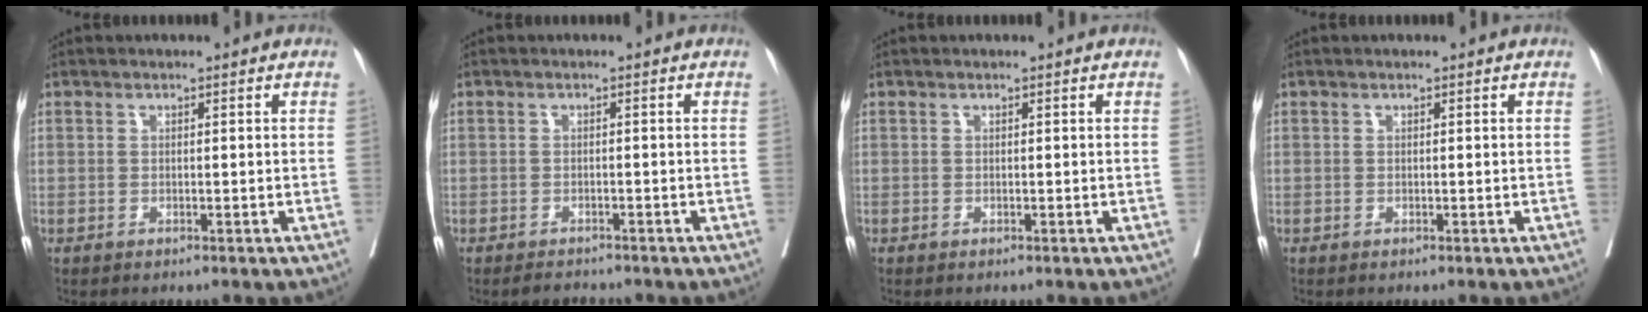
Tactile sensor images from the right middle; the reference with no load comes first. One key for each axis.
{"total": 1.8, "fx": -1.7, "fy": 0.6, "fz": 0.2, "tx": -0.005, "ty": -0.004, "tz": -0.024}
{"total": 0.0}
{"total": 0.0}